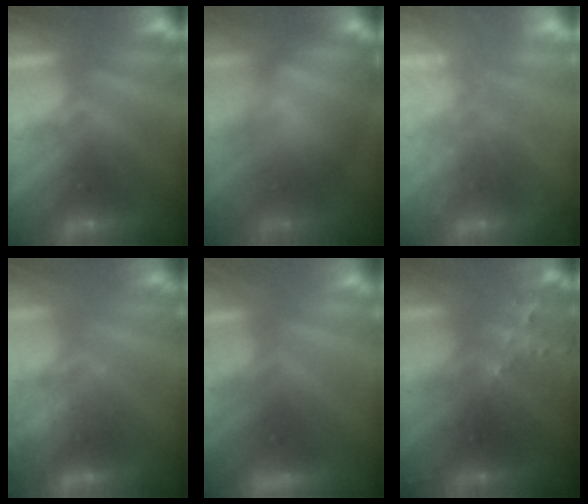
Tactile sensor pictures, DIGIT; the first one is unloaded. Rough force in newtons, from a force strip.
{"total": 8.0}
{"total": 2.3}
{"total": 7.7}
{"total": 3.9}
{"total": 6.7}